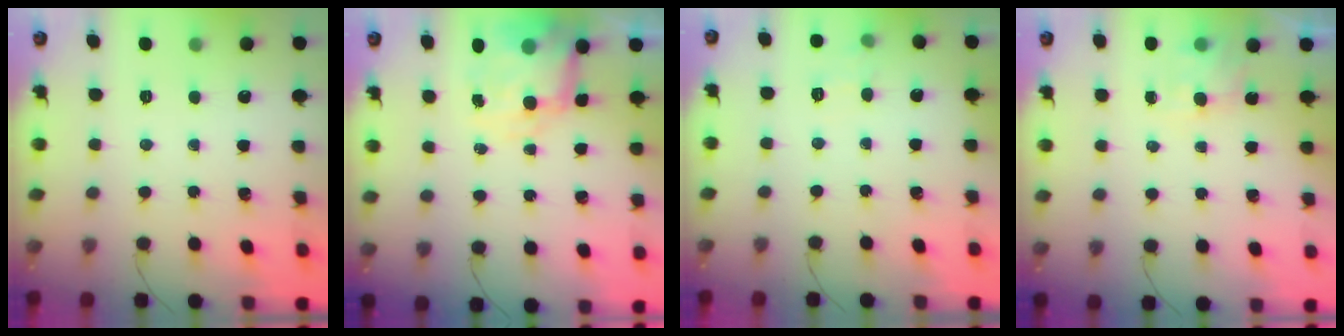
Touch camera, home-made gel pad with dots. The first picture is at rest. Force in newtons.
{"total": 8.6, "press": 8.5, "slide": 1.2}
{"total": 3.5, "press": 3.1, "slide": 1.6}
{"total": 2.2, "press": 2.0, "slide": 0.9}